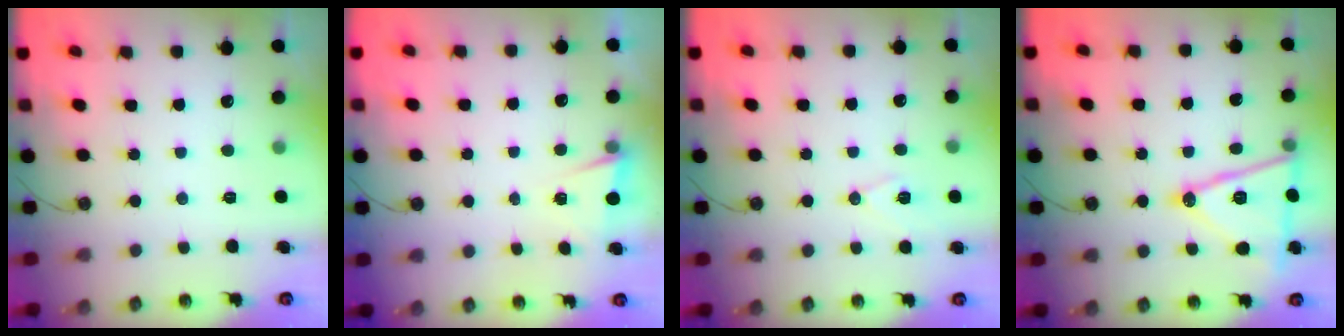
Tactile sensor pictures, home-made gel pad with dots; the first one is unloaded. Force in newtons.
{"total": 2.4, "press": 2.2, "slide": 1.1}
{"total": 8.2, "press": 7.4, "slide": 3.5}
{"total": 16.7, "press": 16.3, "slide": 3.5}